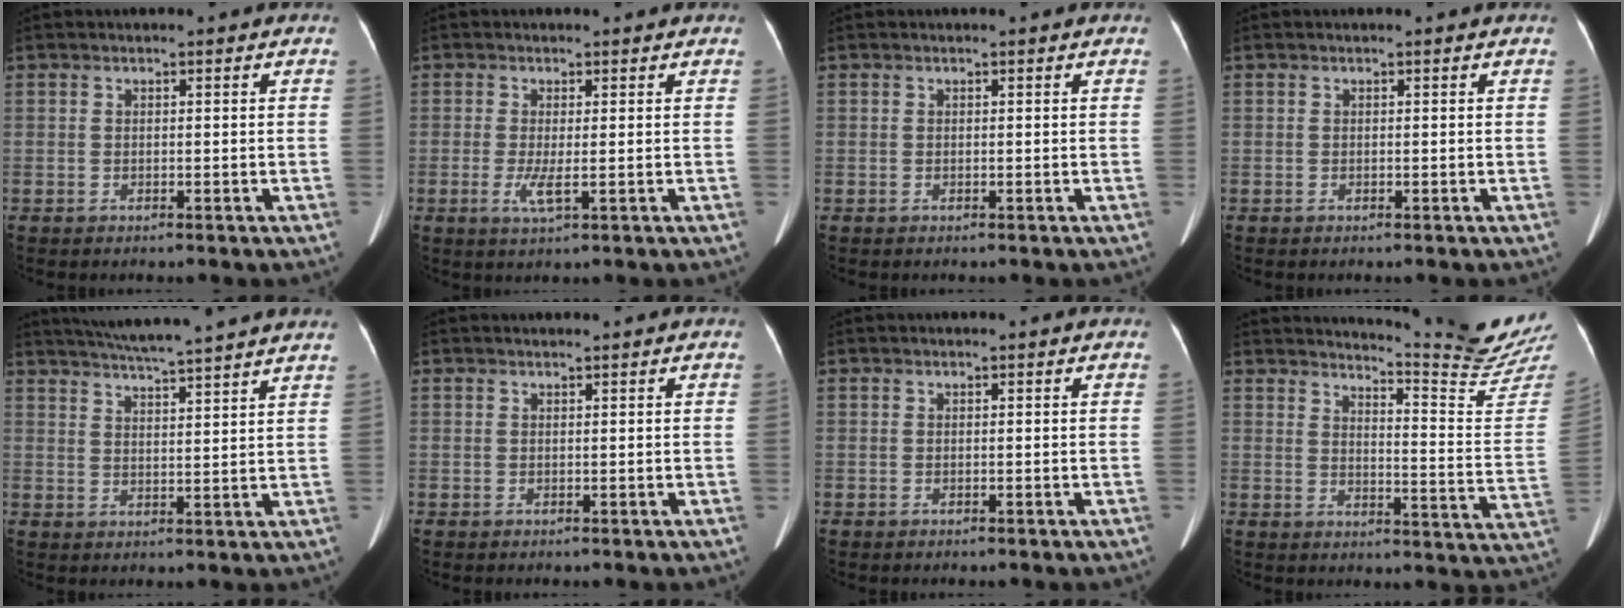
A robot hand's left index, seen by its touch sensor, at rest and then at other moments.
{"total": 3.2, "force": [-0.4, 0.4, 3.1], "torque": [-0.062, -0.006, -0.002]}
{"total": 0.0}
{"total": 0.0}
{"total": 15.9, "force": [14.2, -0.6, 7.2], "torque": [-0.127, 0.006, 0.190]}
{"total": 0.8, "force": [0.7, -0.1, 0.2], "torque": [-0.007, 0.009, 0.016]}
{"total": 0.0}
{"total": 15.9, "force": [15.5, -2.3, 2.6], "torque": [-0.042, -0.137, 0.178]}